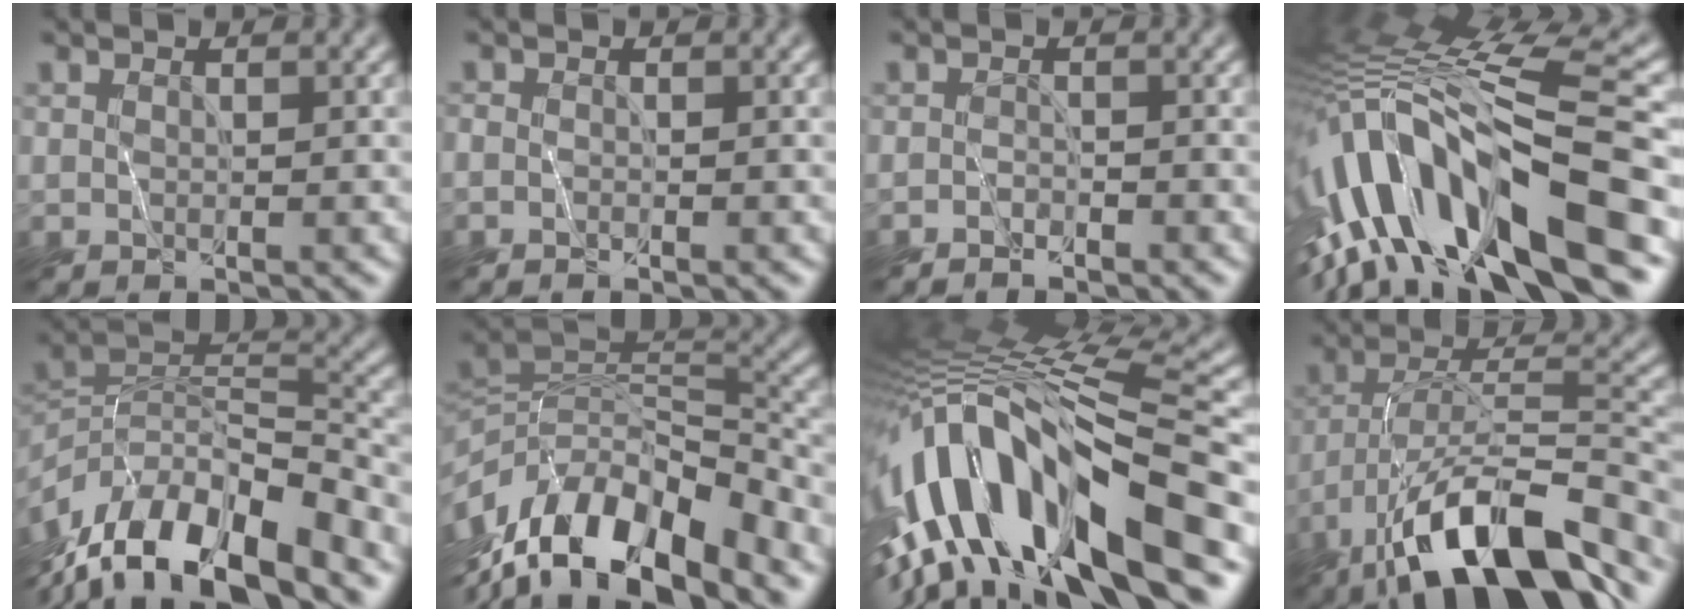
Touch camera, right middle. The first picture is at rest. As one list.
[{"total": 0.8, "force": [-0.8, 0.2, 0.2], "torque": [-0.008, -0.003, -0.020]}, {"total": 1.5, "force": [-1.5, -0.2, -0.3], "torque": [0.003, 0.000, -0.033]}, {"total": 15.2, "force": [-4.2, 3.7, 14.1], "torque": [-0.251, 0.033, -0.075]}, {"total": 13.6, "force": [-10.2, 4.3, 7.8], "torque": [-0.163, 0.008, -0.178]}, {"total": 12.9, "force": [-8.1, 5.1, 8.6], "torque": [-0.168, 0.012, -0.144]}, {"total": 15.1, "force": [-6.4, 4.4, 12.9], "torque": [-0.226, 0.030, -0.114]}, {"total": 12.6, "force": [-9.1, 3.0, 8.3], "torque": [-0.138, 0.013, -0.168]}]